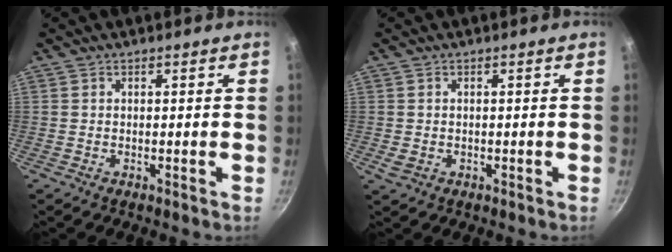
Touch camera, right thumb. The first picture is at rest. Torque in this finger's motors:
{"motor_torque": [0.26, 0.35, 0.10, 0.13, 0.00]}